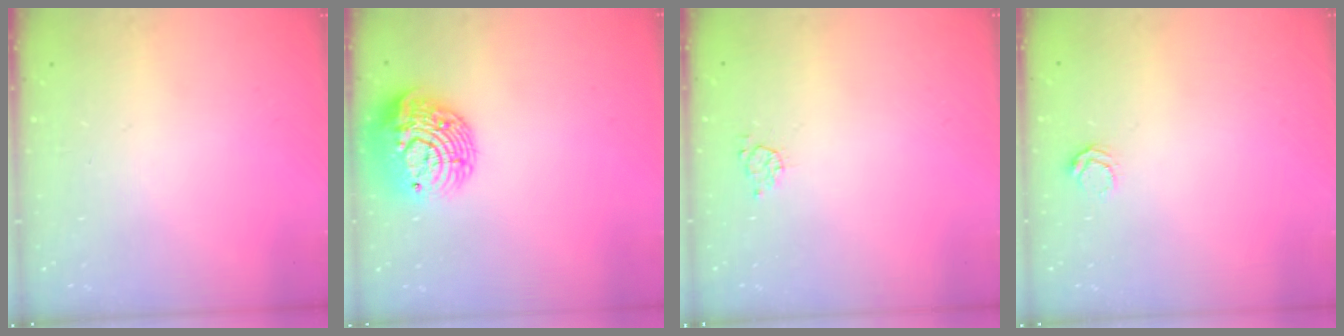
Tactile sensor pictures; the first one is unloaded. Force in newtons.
{"total": 15.1, "press": 15.1, "slide": 1.0}
{"total": 3.9, "press": 3.9, "slide": 0.5}
{"total": 4.1, "press": 4.1, "slide": 0.4}